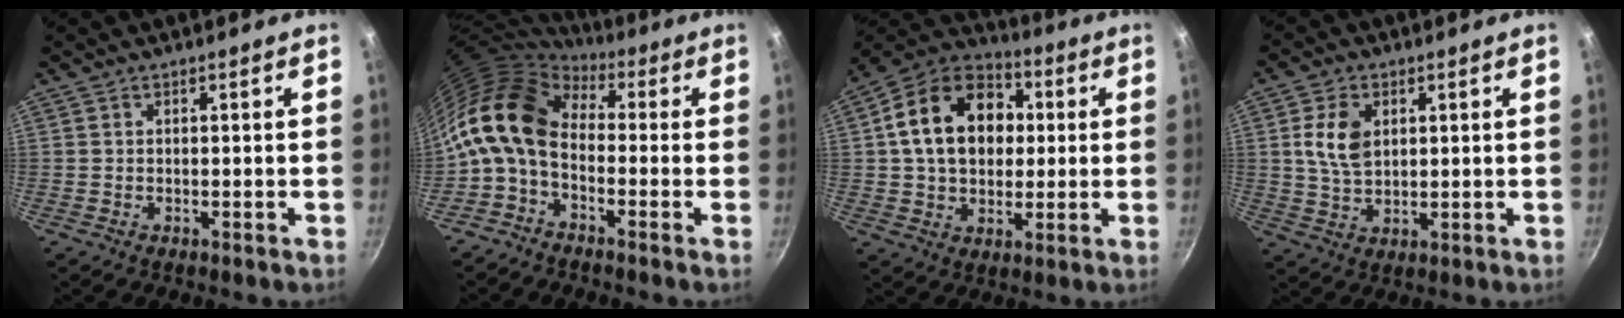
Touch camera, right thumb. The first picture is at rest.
{"total": 13.6, "force": [-0.6, 8.9, 10.3], "torque": [-0.188, 0.030, -0.034]}
{"total": 18.9, "force": [3.0, 14.1, 12.2], "torque": [-0.179, 0.025, 0.040]}
{"total": 7.5, "force": [2.0, 4.8, 5.4], "torque": [-0.095, -0.008, 0.041]}